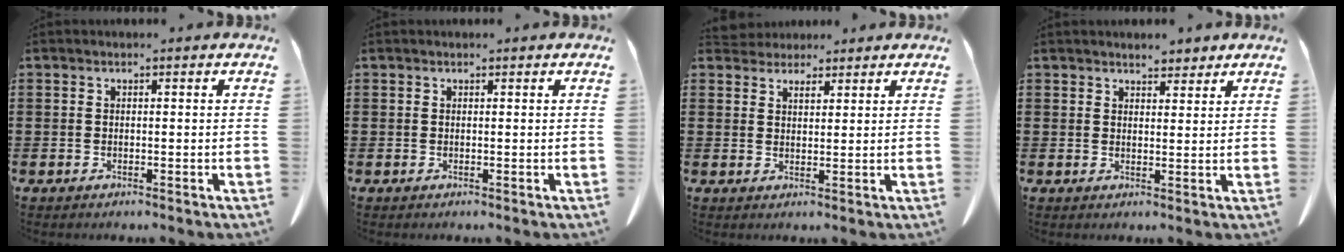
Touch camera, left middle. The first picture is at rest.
{"total": 0.0}
{"total": 2.8, "force": [2.6, 1.1, 0.1], "torque": [-0.010, 0.000, 0.049]}
{"total": 3.2, "force": [3.1, 0.9, 0.6], "torque": [-0.009, -0.005, 0.056]}